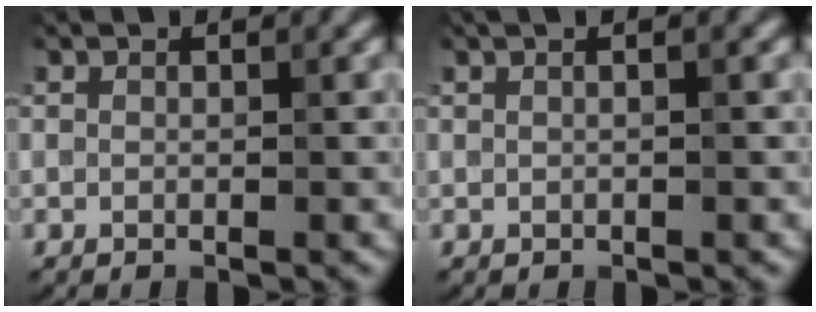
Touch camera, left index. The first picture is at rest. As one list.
[{"total": 1.9, "force": [0.7, 0.9, 1.5], "torque": [-0.004, 0.004, -0.006]}]